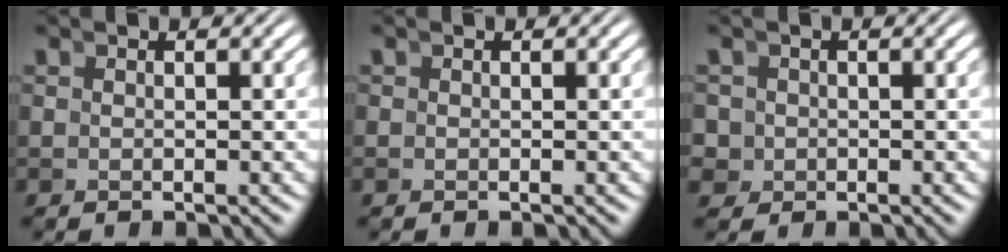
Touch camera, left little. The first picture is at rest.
{"total": 0.0}
{"total": 3.0, "force": [-0.7, 2.8, 0.7], "torque": [-0.019, -0.019, -0.006]}